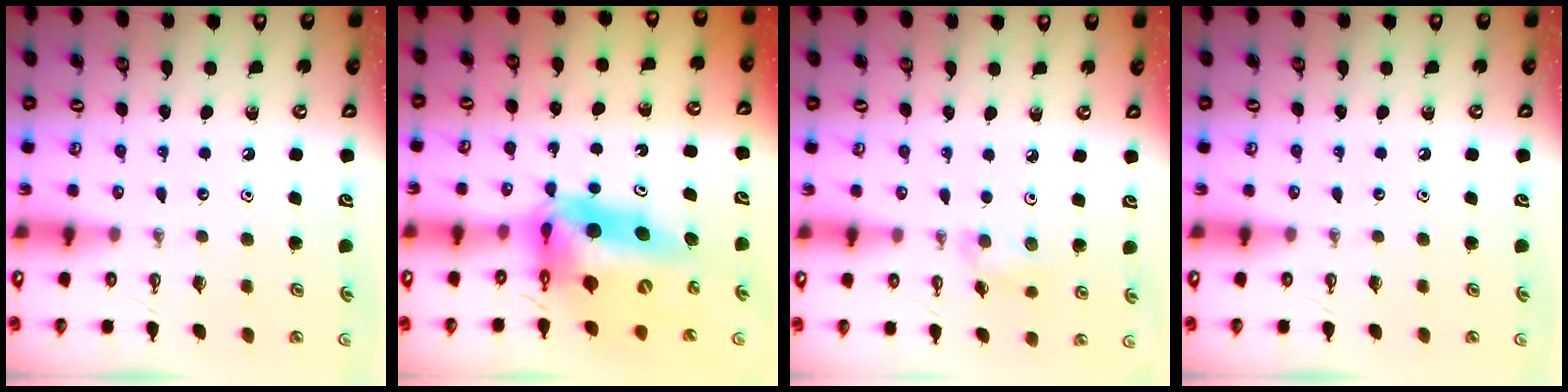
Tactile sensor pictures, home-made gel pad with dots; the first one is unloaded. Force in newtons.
{"total": 15.7, "press": 15.3, "slide": 3.5}
{"total": 5.6, "press": 4.6, "slide": 3.3}
{"total": 0.0}